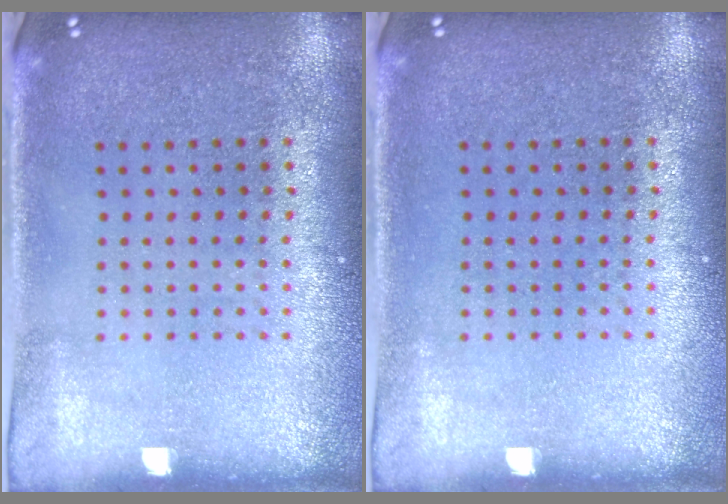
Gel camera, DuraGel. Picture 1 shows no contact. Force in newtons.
{"total": 0.0}